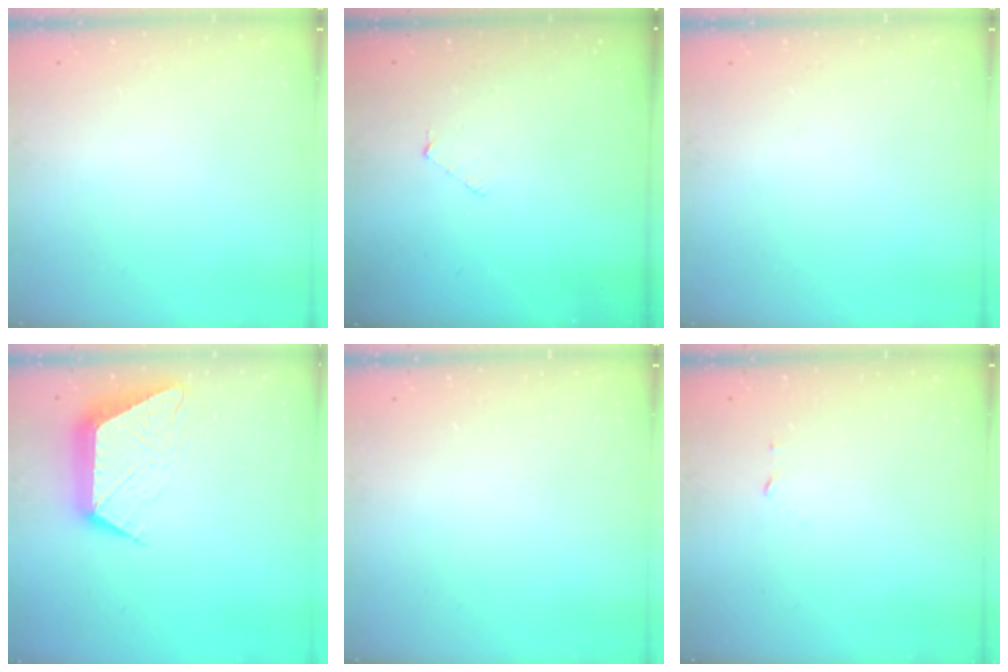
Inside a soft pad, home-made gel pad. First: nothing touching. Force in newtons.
{"total": 1.9, "press": 1.9, "slide": 0.2}
{"total": 0.0}
{"total": 13.0, "press": 12.9, "slide": 1.0}
{"total": 0.0}
{"total": 2.5, "press": 2.5, "slide": 0.2}